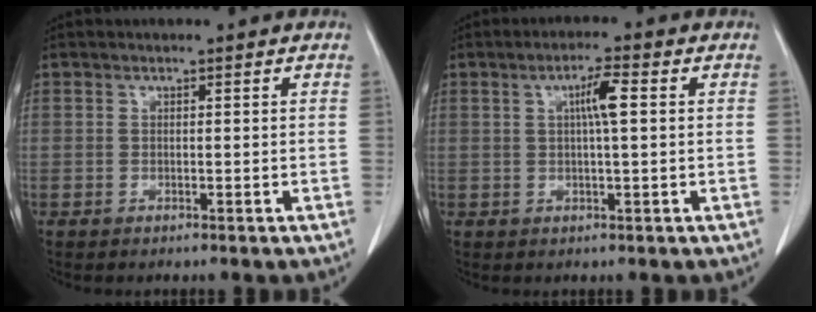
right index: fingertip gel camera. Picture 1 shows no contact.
{"total": 4.1, "force": [0.9, 0.3, 4.0], "torque": [-0.071, 0.006, 0.015]}